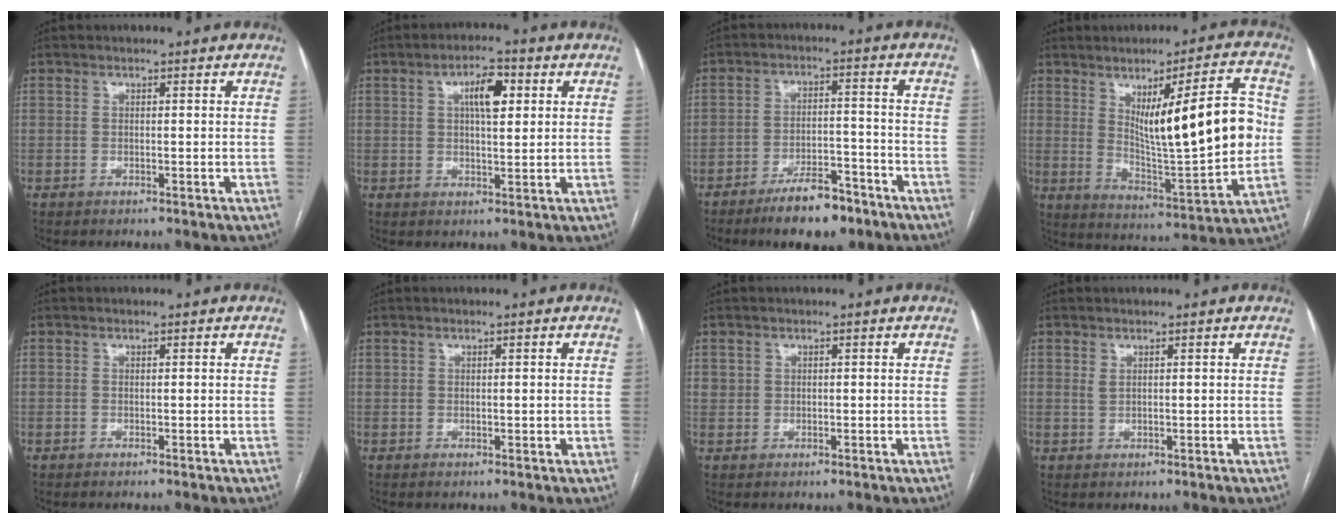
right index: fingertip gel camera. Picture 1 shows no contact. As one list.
[{"total": 5.9, "force": [1.9, 2.1, 5.2], "torque": [-0.089, 0.014, 0.031]}, {"total": 10.2, "force": [-7.4, 3.0, 6.3], "torque": [-0.100, 0.004, -0.121]}, {"total": 17.7, "force": [2.6, 2.1, 17.4], "torque": [-0.267, -0.001, 0.048]}, {"total": 0.0}, {"total": 0.6, "force": [0.2, 0.3, 0.5], "torque": [-0.011, 0.001, 0.007]}, {"total": 1.2, "force": [0.5, 1.2, 0.1], "torque": [0.010, 0.008, 0.006]}, {"total": 0.8, "force": [0.5, 0.3, 0.6], "torque": [-0.014, -0.001, 0.011]}]